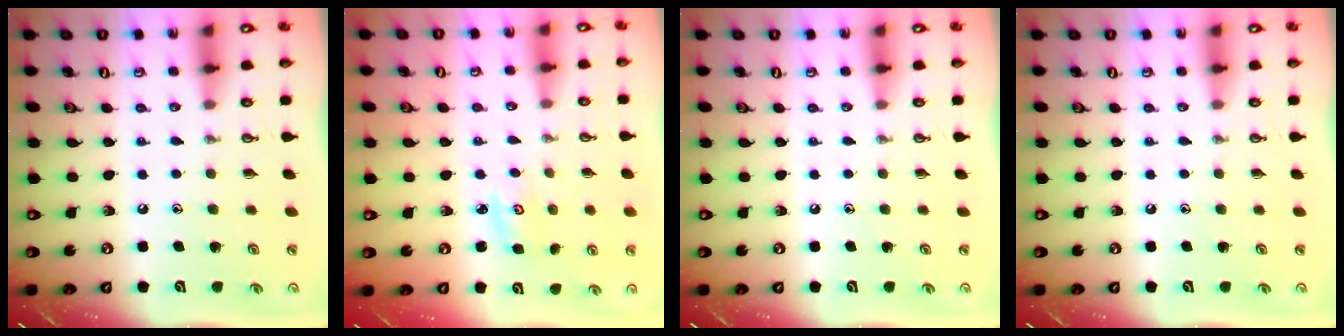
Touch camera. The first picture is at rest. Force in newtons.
{"total": 2.3, "press": 2.3, "slide": 0.2}
{"total": 0.0}
{"total": 0.0}